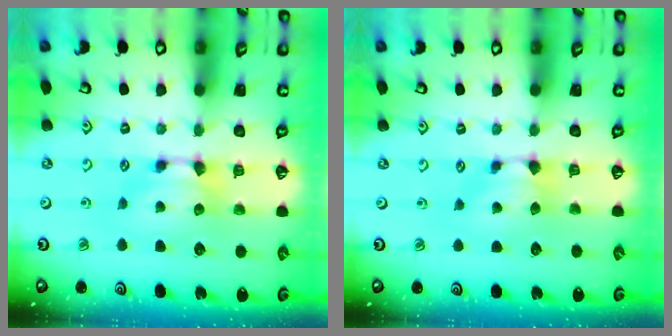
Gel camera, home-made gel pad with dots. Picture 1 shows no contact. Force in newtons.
{"total": 0.9, "press": 0.6, "slide": 0.6}